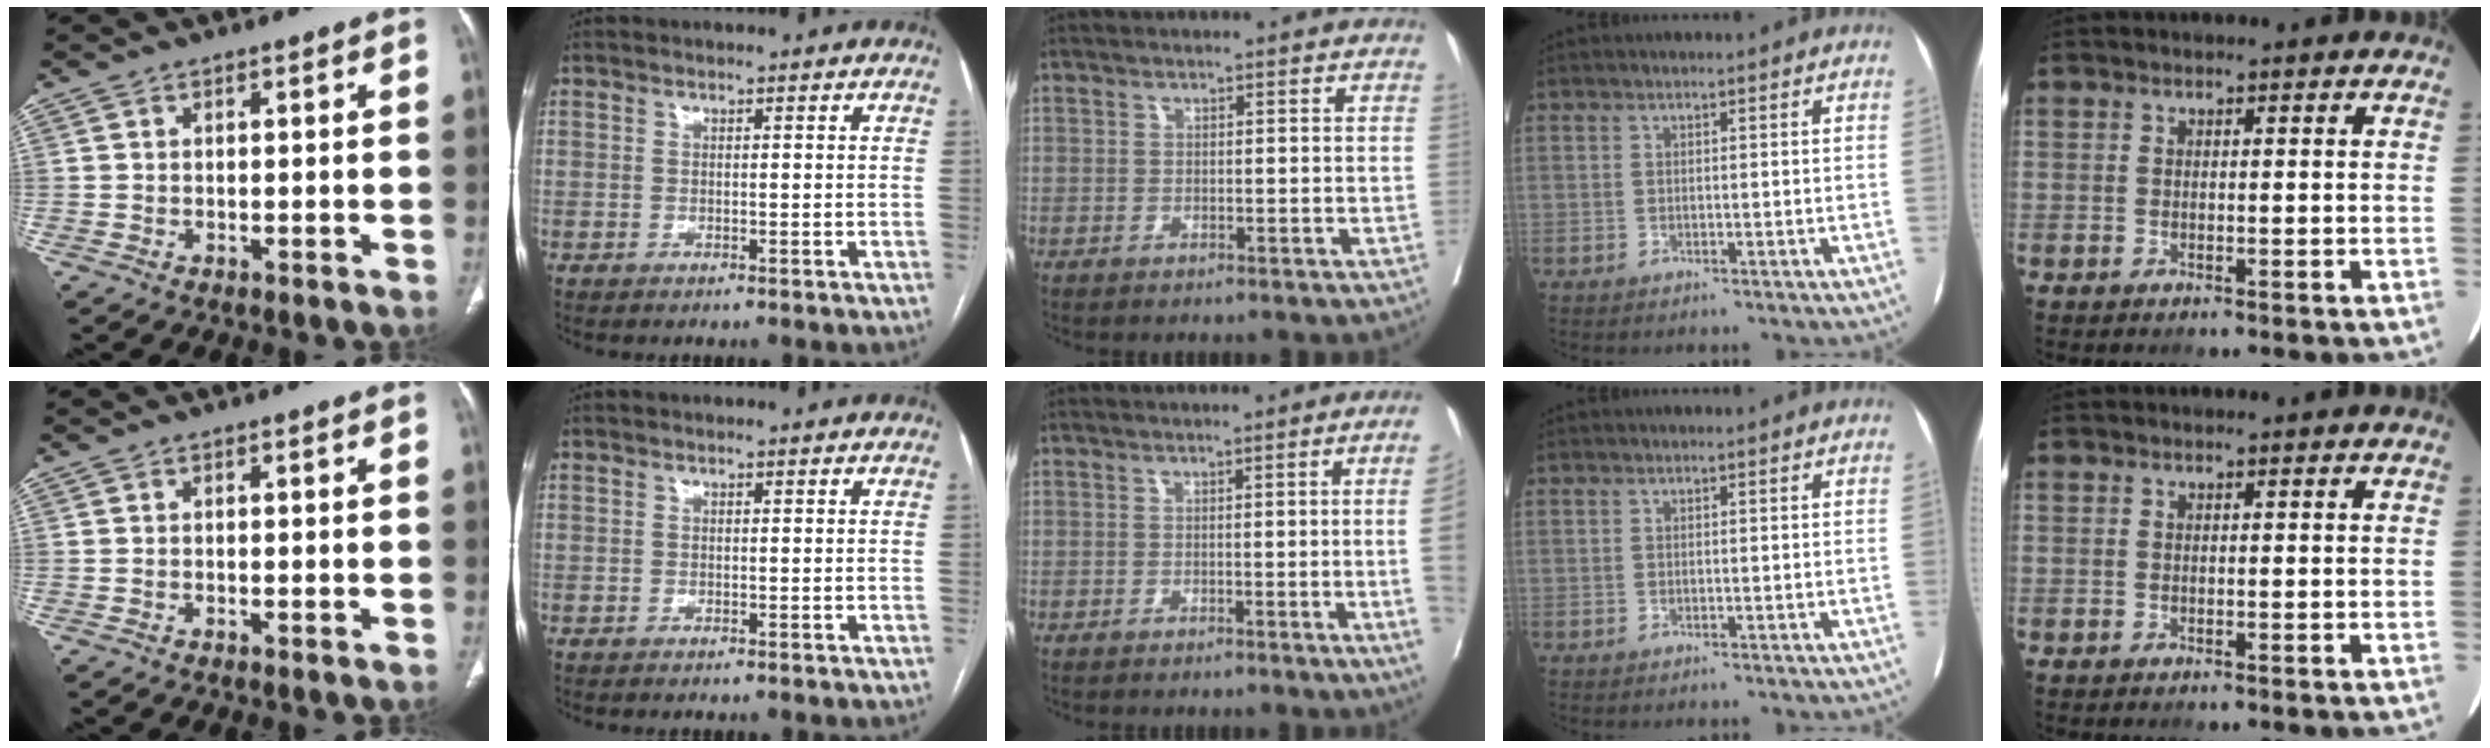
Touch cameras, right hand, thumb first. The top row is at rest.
{"middle": {"total": 5.8, "force": [-0.9, -1.9, 5.4], "torque": [-0.048, -0.010, -0.015]}}